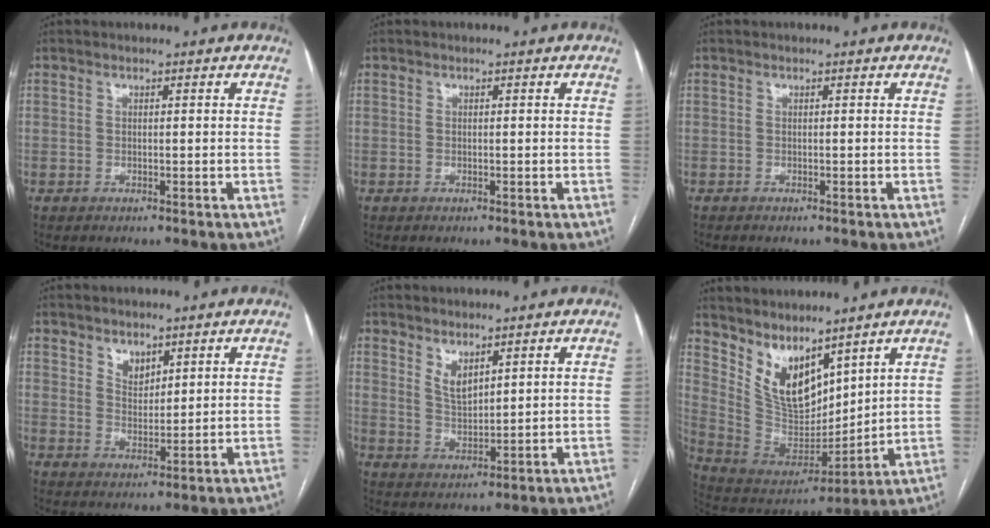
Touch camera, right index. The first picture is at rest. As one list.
[{"total": 0.0}, {"total": 0.5, "force": [-0.5, 0.0, 0.2], "torque": [0.000, -0.002, -0.008]}, {"total": 3.4, "force": [2.3, 2.0, 1.5], "torque": [-0.026, -0.005, 0.049]}, {"total": 3.8, "force": [2.7, 1.3, 2.3], "torque": [-0.047, -0.011, 0.060]}, {"total": 11.7, "force": [8.4, 5.1, 6.5], "torque": [-0.134, 0.003, 0.187]}]